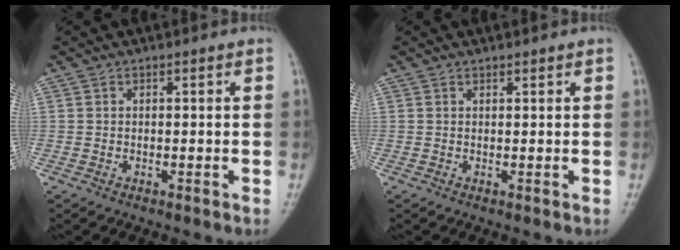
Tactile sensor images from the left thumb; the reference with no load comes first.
{"total": 0.5, "force": [0.5, 0.1, 0.2], "torque": [-0.004, -0.002, 0.007]}